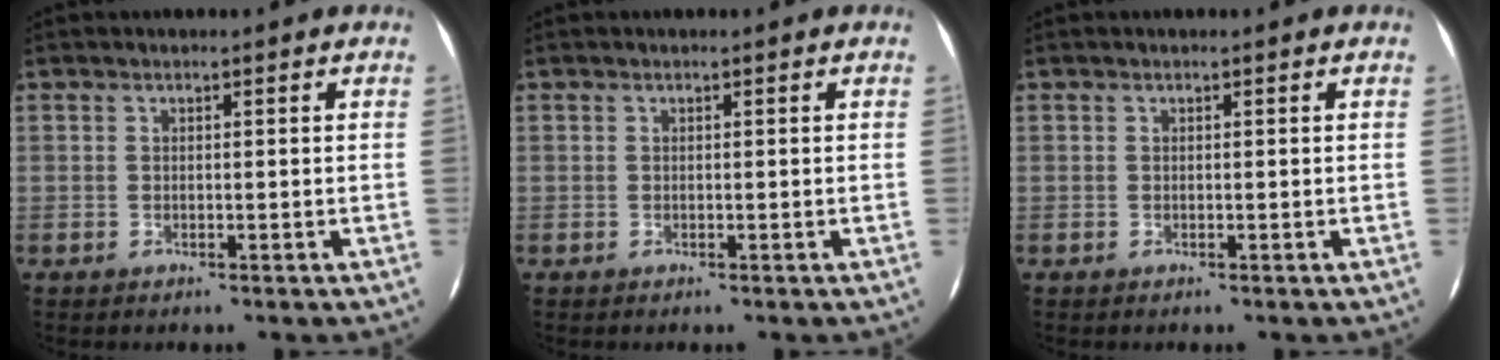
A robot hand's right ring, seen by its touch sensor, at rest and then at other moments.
{"total": 0.0}
{"total": 0.0}